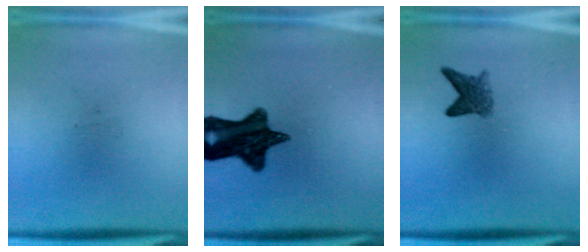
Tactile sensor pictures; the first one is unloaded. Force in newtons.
{"total": 13.1}
{"total": 3.2}